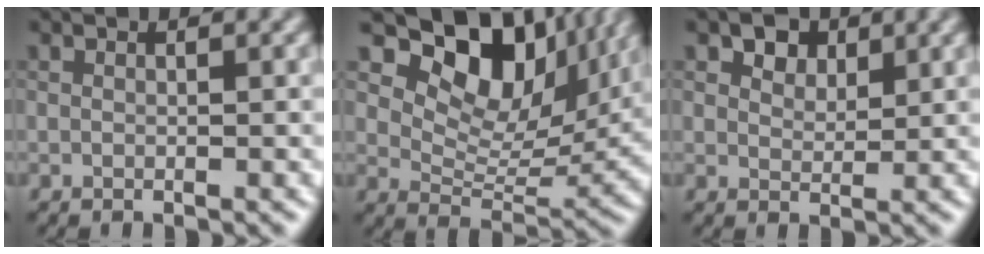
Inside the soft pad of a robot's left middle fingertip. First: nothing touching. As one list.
[{"total": 10.2, "force": [5.6, 6.0, 6.2], "torque": [-0.105, 0.005, 0.104]}, {"total": 3.8, "force": [2.5, 2.2, 1.7], "torque": [-0.039, 0.018, 0.031]}]